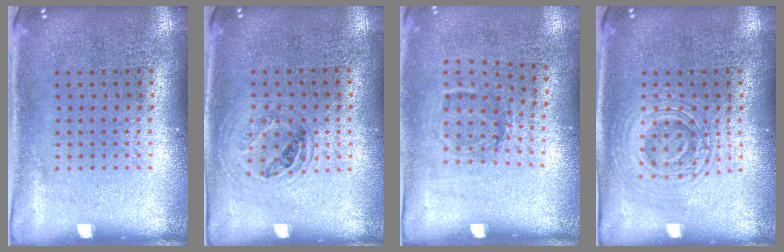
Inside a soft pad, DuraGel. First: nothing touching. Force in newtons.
{"total": 1.0, "press": 0.9, "slide": 0.3}
{"total": 1.2, "press": 0.8, "slide": 0.8}
{"total": 2.9, "press": 2.8, "slide": 0.5}